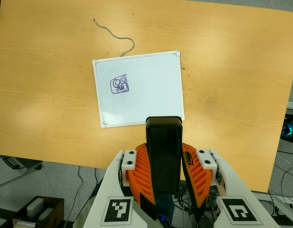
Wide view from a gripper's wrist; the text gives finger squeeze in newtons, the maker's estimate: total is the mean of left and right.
{"total": 11.3, "left": 8.7, "right": 13.8}